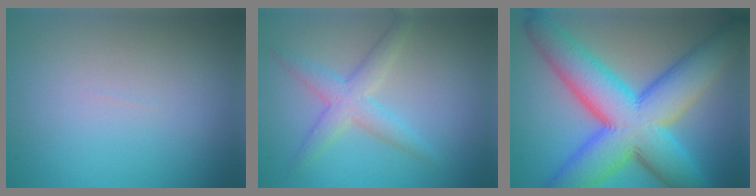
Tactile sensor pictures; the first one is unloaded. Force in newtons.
{"total": 3.3, "press": 3.3, "slide": 0.2}
{"total": 13.8, "press": 13.8, "slide": 0.2}